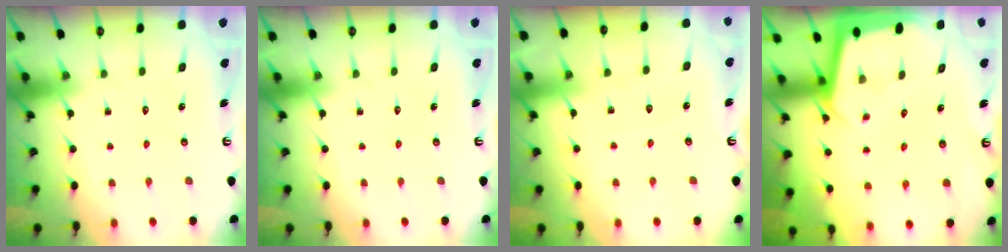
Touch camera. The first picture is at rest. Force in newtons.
{"total": 0.0}
{"total": 2.1, "press": 2.1, "slide": 0.3}
{"total": 2.3, "press": 2.3, "slide": 0.1}